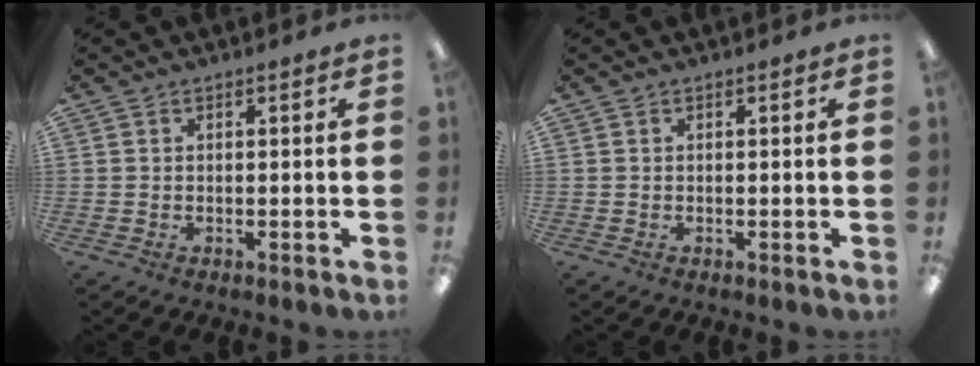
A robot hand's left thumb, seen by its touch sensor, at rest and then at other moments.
{"total": 0.0}